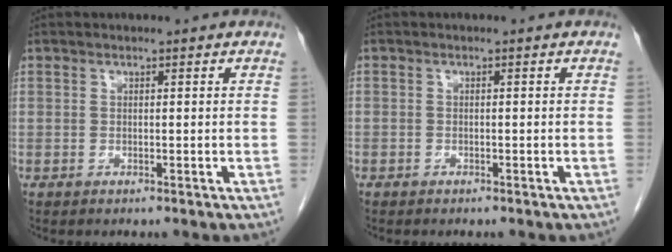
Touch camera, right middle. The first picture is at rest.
{"total": 0.7, "force": [-0.5, 0.5, 0.1], "torque": [-0.008, 0.003, -0.010]}